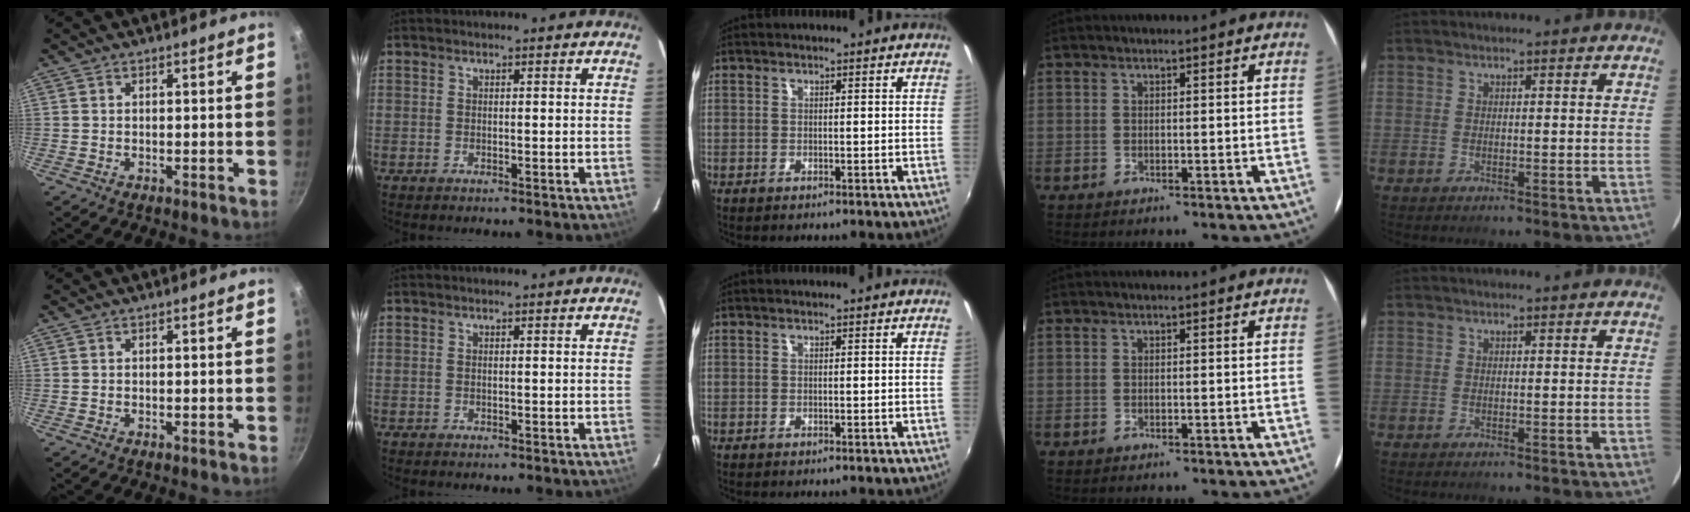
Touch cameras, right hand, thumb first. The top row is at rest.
{}